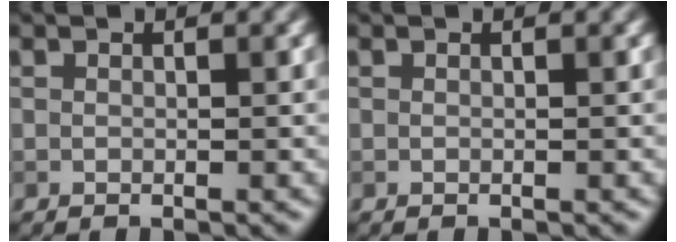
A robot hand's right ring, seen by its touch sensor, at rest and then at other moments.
{"total": 0.0}